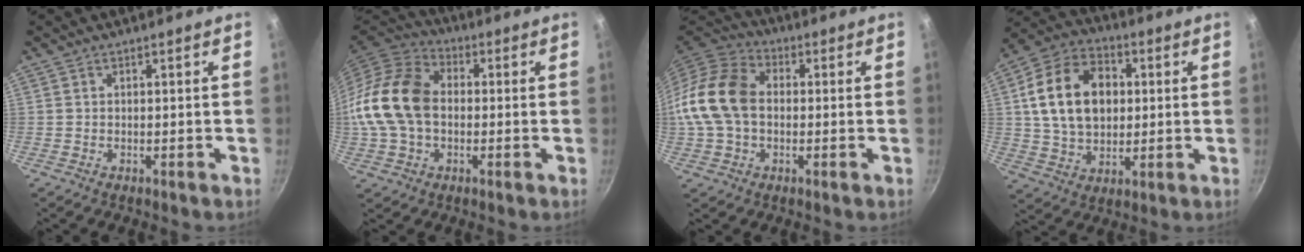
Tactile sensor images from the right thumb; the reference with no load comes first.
{"total": 17.4, "force": [-0.2, 12.6, 12.1], "torque": [-0.218, 0.031, -0.016]}
{"total": 15.1, "force": [0.0, 11.0, 10.4], "torque": [-0.180, 0.030, -0.014]}
{"total": 17.4, "force": [2.6, 12.4, 11.9], "torque": [-0.185, 0.012, 0.040]}